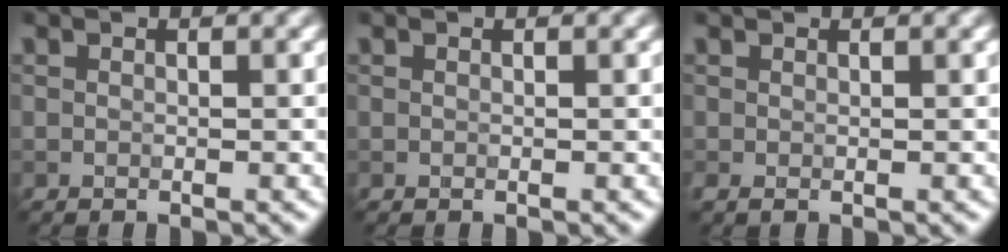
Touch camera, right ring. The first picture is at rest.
{"total": 0.0}
{"total": 0.7, "force": [0.2, 0.4, 0.5], "torque": [-0.013, 0.004, 0.001]}